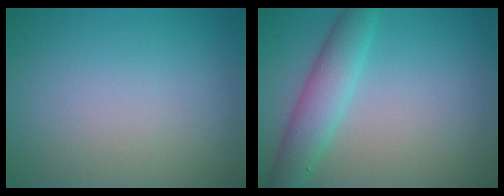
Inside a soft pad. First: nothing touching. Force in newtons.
{"total": 4.0, "press": 4.0, "slide": 0.4}